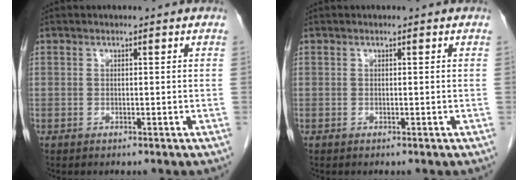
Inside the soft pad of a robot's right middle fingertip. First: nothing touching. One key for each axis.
{"total": 0.0}